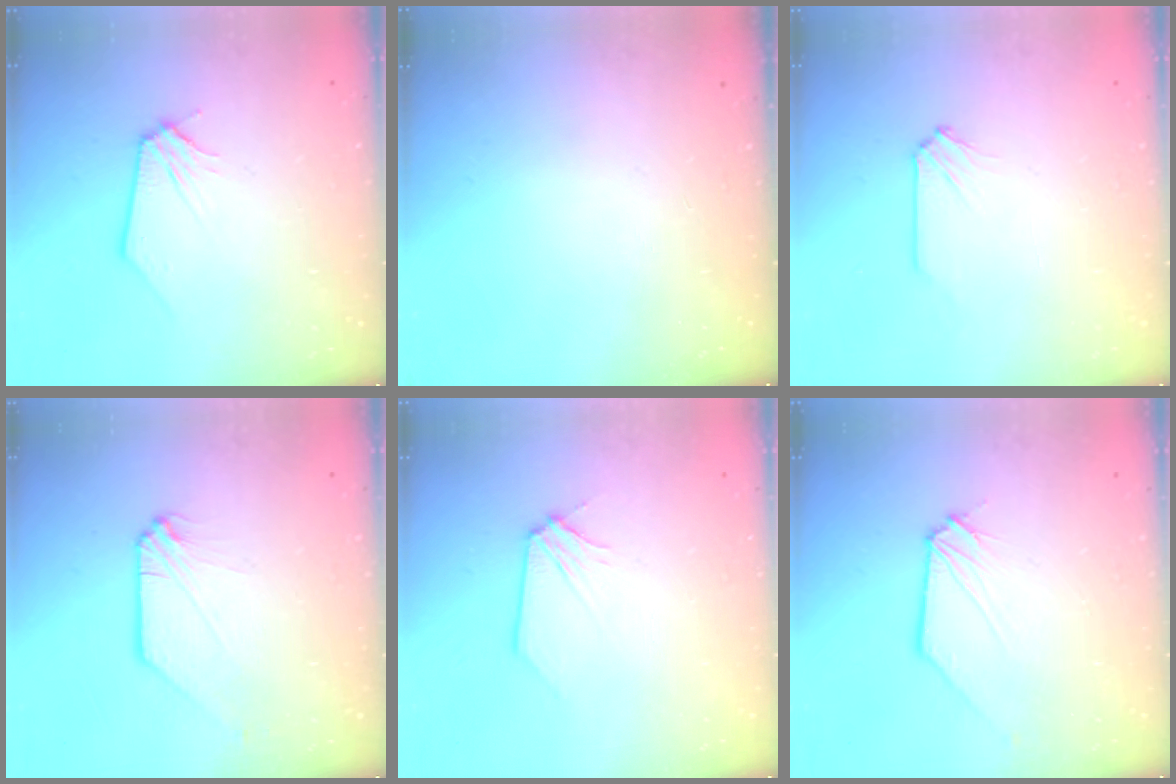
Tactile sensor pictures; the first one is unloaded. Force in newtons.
{"total": 0.0}
{"total": 0.0}
{"total": 0.8, "press": 0.8, "slide": 0.2}
{"total": 0.6, "press": 0.6, "slide": 0.1}
{"total": 0.0}